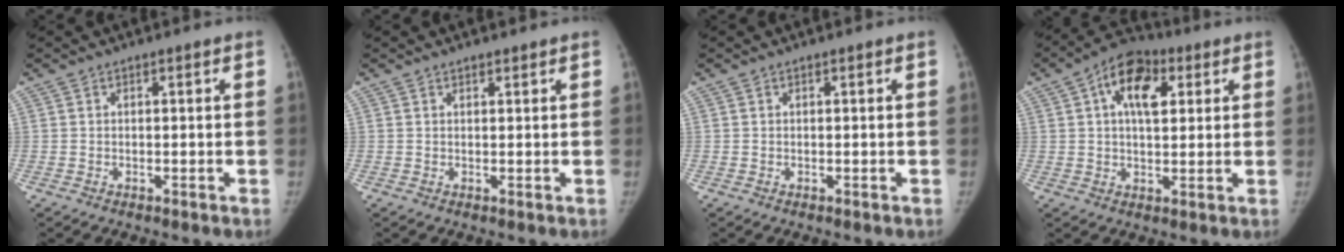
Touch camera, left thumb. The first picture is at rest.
{"total": 1.0, "force": [0.9, 0.3, 0.2], "torque": [-0.003, -0.007, 0.014]}
{"total": 0.0}
{"total": 11.2, "force": [3.9, 6.4, 8.3], "torque": [-0.117, 0.009, 0.053]}